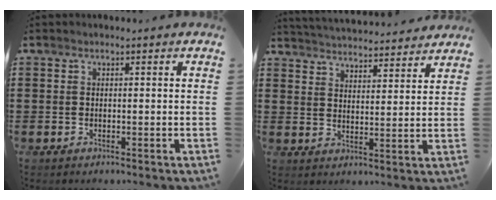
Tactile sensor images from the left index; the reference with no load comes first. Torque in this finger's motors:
{"motor_torque": [1.12, -1.03, 0.80, 0.15]}